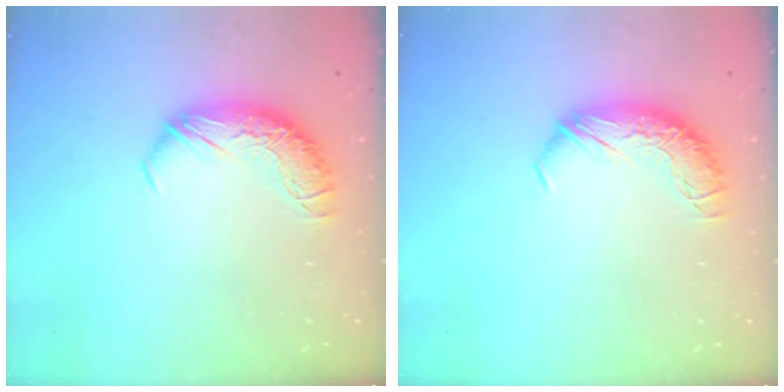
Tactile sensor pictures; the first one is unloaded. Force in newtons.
{"total": 0.0}